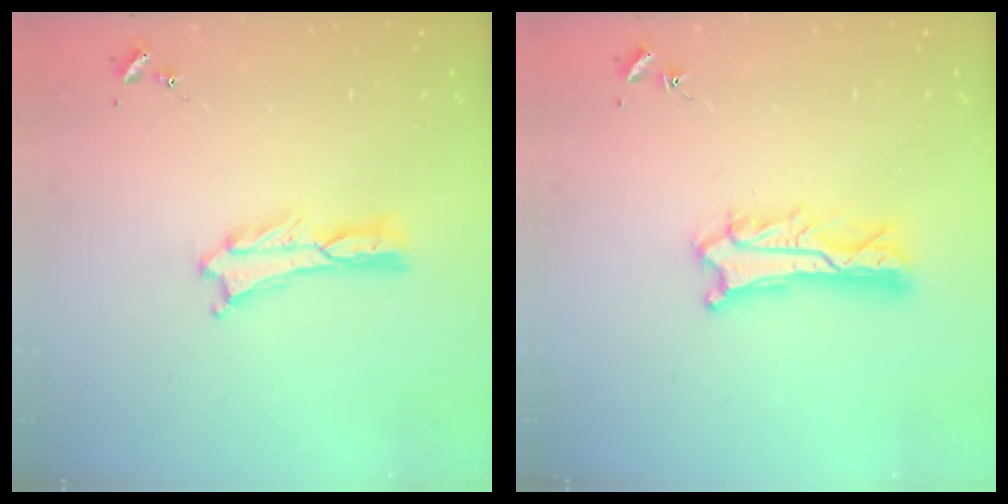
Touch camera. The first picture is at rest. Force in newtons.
{"total": 5.0, "press": 4.9, "slide": 0.5}